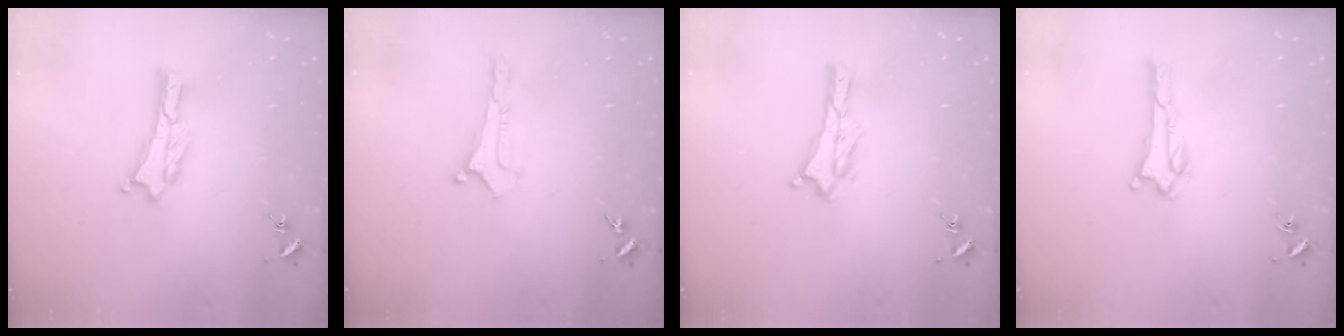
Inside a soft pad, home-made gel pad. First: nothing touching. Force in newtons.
{"total": 0.0}
{"total": 0.0}
{"total": 1.1, "press": 1.0, "slide": 0.1}